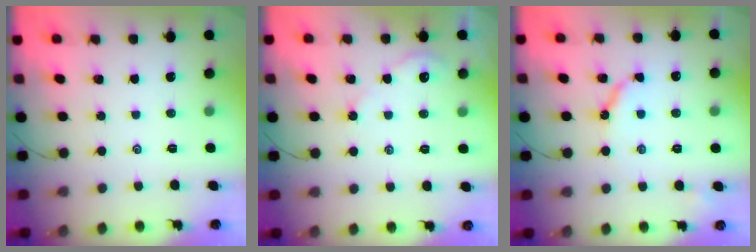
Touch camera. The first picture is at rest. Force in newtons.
{"total": 2.1, "press": 2.1, "slide": 0.3}
{"total": 6.1, "press": 6.0, "slide": 0.5}